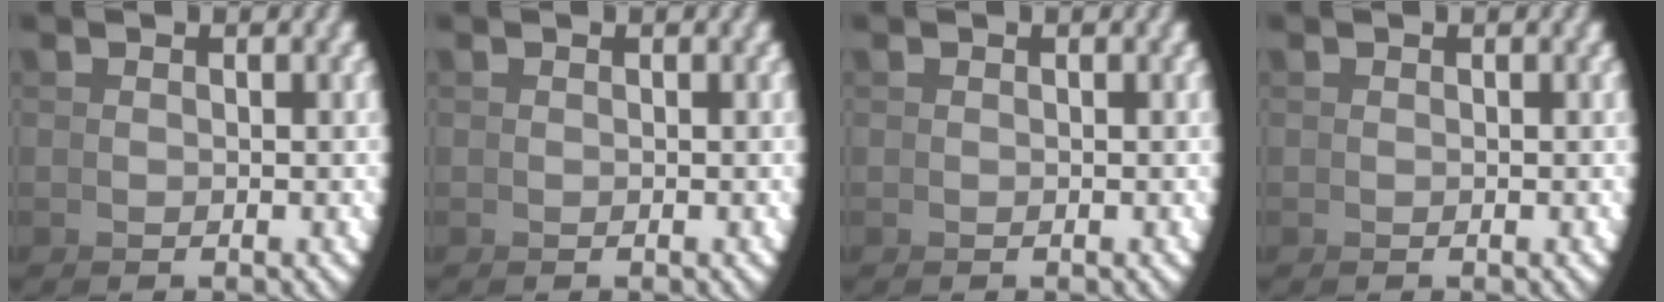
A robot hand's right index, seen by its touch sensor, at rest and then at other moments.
{"total": 0.0}
{"total": 0.0}
{"total": 0.0}